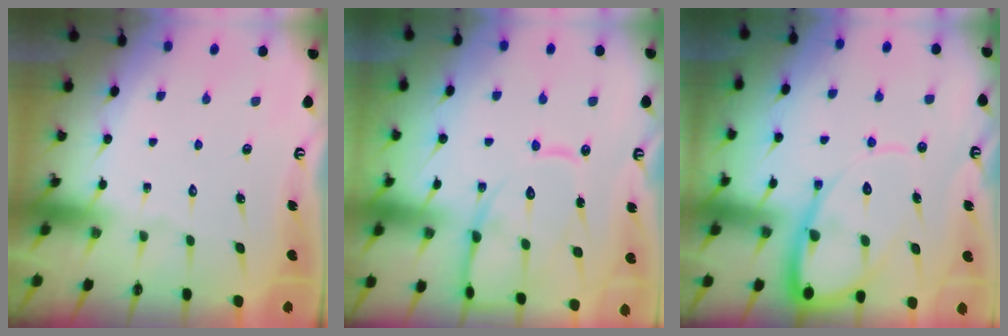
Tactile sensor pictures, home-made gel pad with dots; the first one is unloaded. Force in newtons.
{"total": 12.4, "press": 12.4, "slide": 0.7}
{"total": 12.0, "press": 12.0, "slide": 1.3}